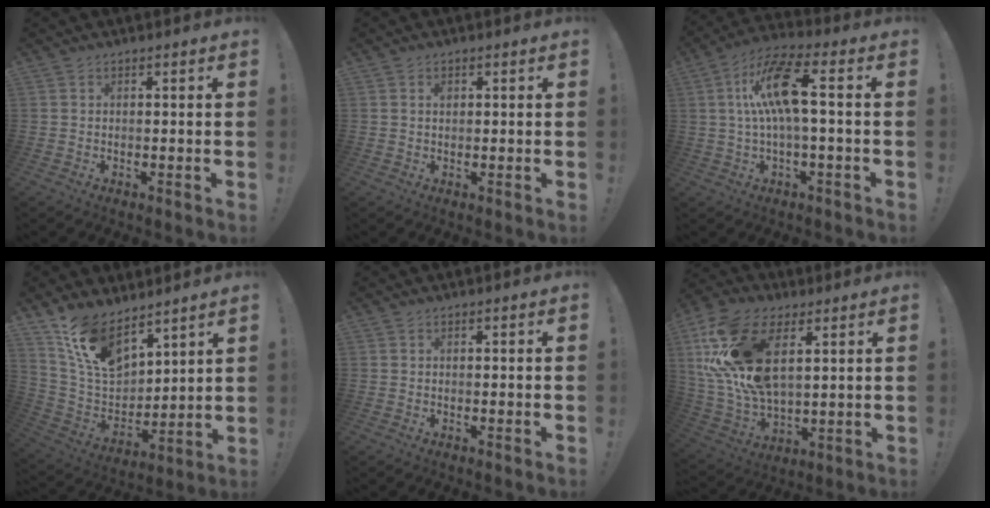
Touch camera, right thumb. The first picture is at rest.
{"total": 1.0, "force": [0.4, 0.7, 0.4], "torque": [-0.004, 0.000, 0.007]}
{"total": 15.1, "force": [2.4, 4.0, 14.4], "torque": [-0.265, 0.005, 0.031]}
{"total": 15.5, "force": [11.2, 7.6, 7.6], "torque": [-0.150, -0.074, 0.213]}
{"total": 0.0}
{"total": 22.6, "force": [8.9, 13.1, 16.1], "torque": [-0.332, -0.032, 0.169]}